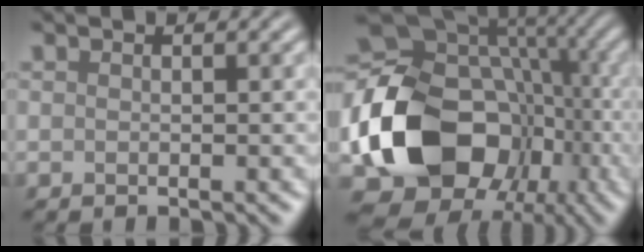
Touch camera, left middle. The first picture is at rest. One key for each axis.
{"total": 15.5, "fx": -3.9, "fy": 12.2, "fz": 8.6, "tx": -0.156, "ty": -0.017, "tz": -0.068}